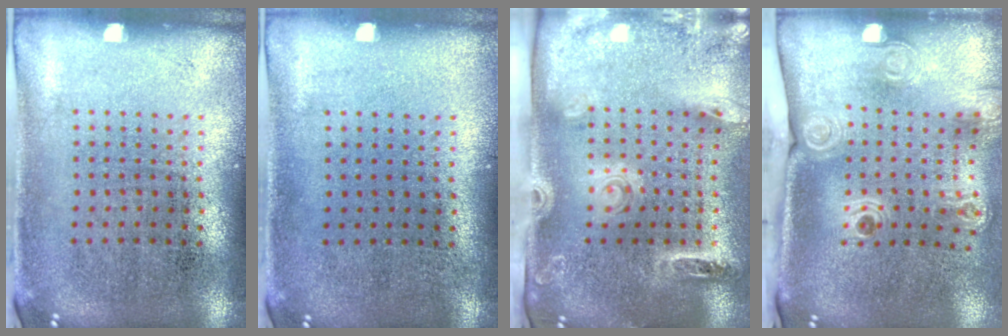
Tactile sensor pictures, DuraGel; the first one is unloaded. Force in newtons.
{"total": 0.0}
{"total": 2.6, "press": 1.9, "slide": 1.8}
{"total": 2.3, "press": 1.7, "slide": 1.6}